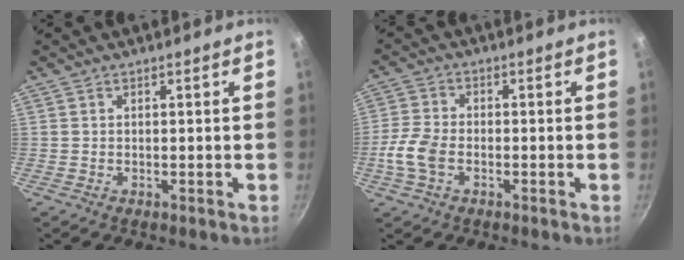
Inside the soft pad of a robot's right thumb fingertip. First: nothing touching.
{"total": 6.5, "force": [-2.1, 4.0, 4.7], "torque": [-0.105, 0.015, -0.049]}